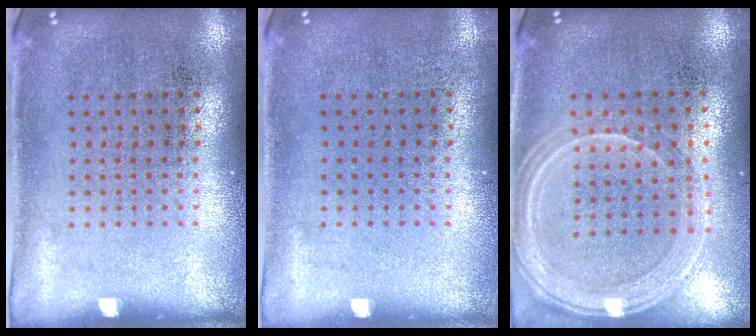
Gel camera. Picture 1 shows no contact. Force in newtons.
{"total": 0.0}
{"total": 1.3, "press": 1.3, "slide": 0.1}